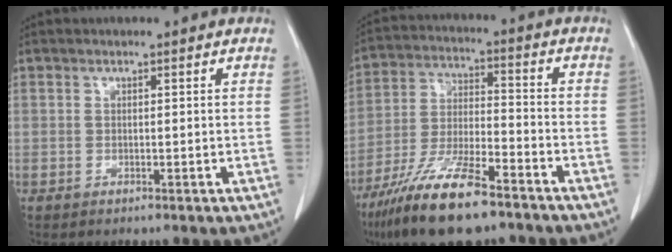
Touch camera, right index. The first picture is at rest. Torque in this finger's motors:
{"motor_torque": [0.82, -0.81, 0.44, 0.21]}